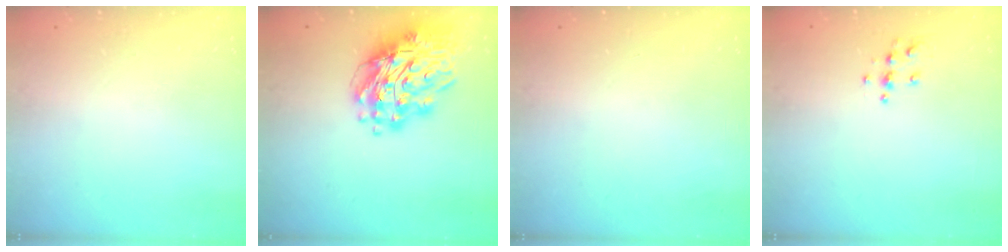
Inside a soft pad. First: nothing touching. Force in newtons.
{"total": 18.5, "press": 18.3, "slide": 3.0}
{"total": 0.0}
{"total": 4.9, "press": 4.9, "slide": 0.2}